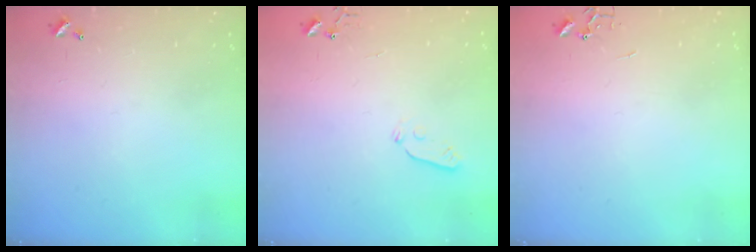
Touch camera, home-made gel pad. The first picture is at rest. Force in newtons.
{"total": 3.5, "press": 3.5, "slide": 0.4}
{"total": 0.0}